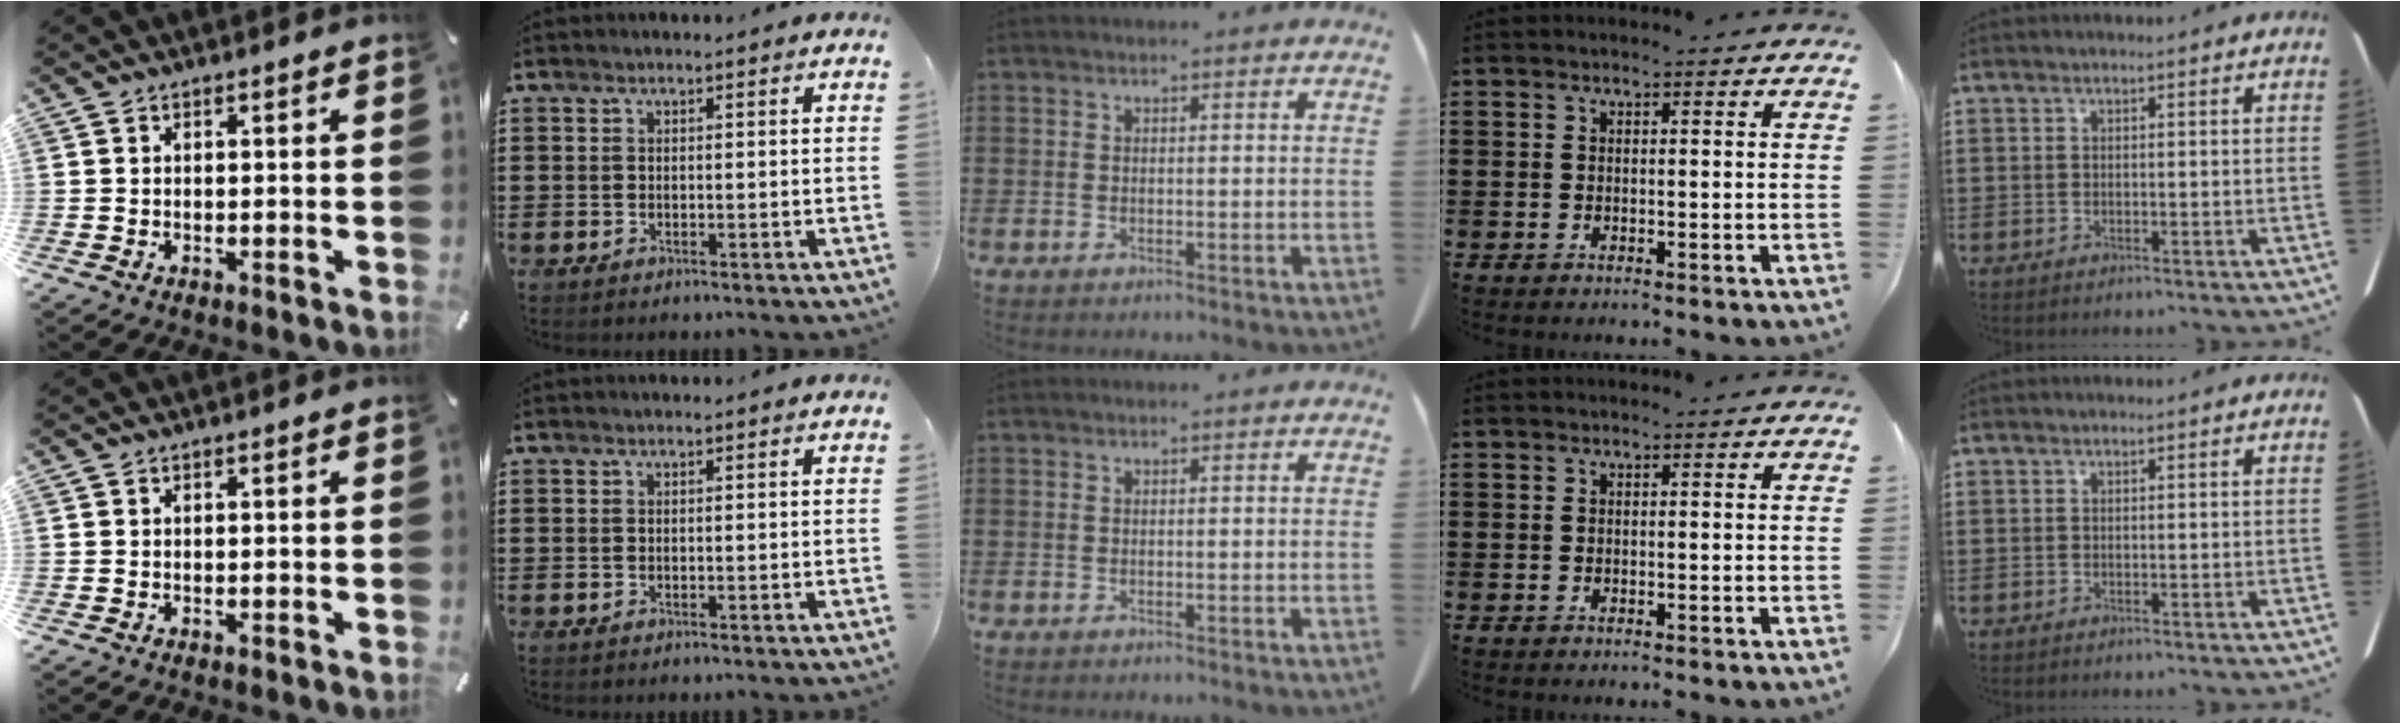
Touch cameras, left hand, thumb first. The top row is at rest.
{}